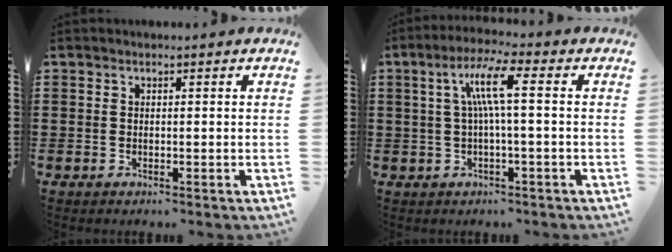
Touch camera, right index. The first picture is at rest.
{"total": 6.4, "force": [0.6, 0.4, 6.4], "torque": [-0.130, 0.003, 0.000]}